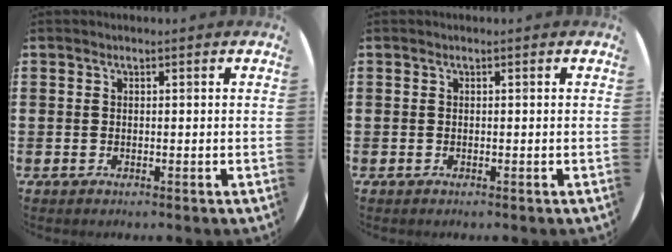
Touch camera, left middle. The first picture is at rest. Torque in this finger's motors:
{"motor_torque": [0.00, 0.00, 0.00, 0.00]}